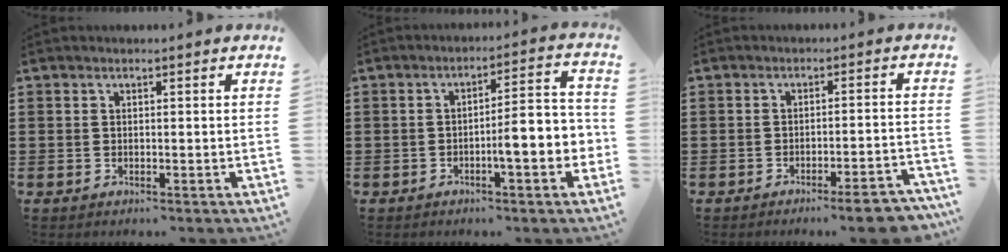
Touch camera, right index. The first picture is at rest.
{"total": 6.8, "force": [-2.4, 1.1, 6.2], "torque": [-0.089, -0.010, -0.047]}
{"total": 5.0, "force": [-4.0, -0.2, 3.0], "torque": [-0.046, -0.012, -0.072]}